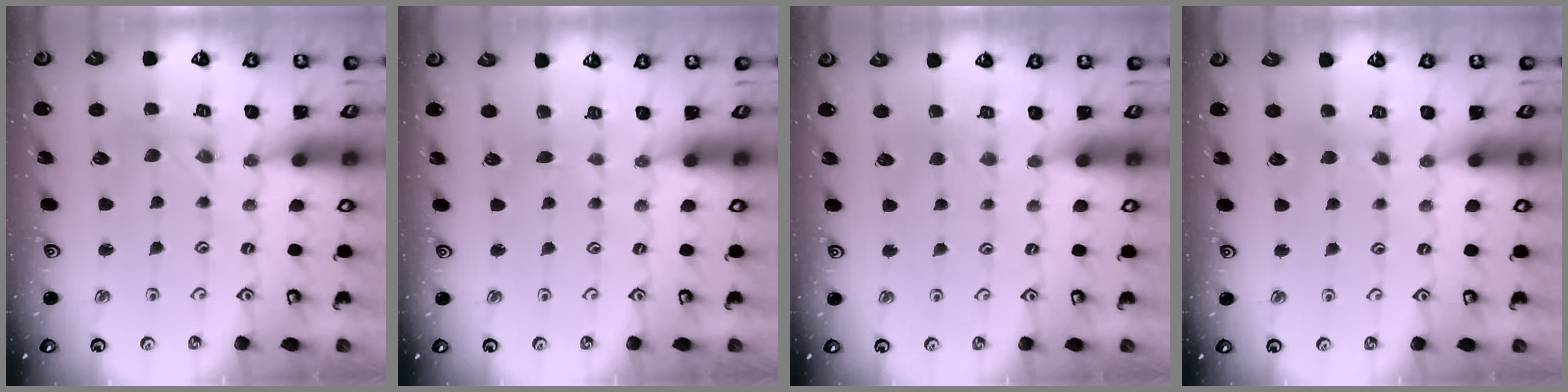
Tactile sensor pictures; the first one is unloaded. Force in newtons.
{"total": 1.2, "press": 1.2, "slide": 0.2}
{"total": 1.8, "press": 1.8, "slide": 0.4}
{"total": 1.9, "press": 1.9, "slide": 0.4}